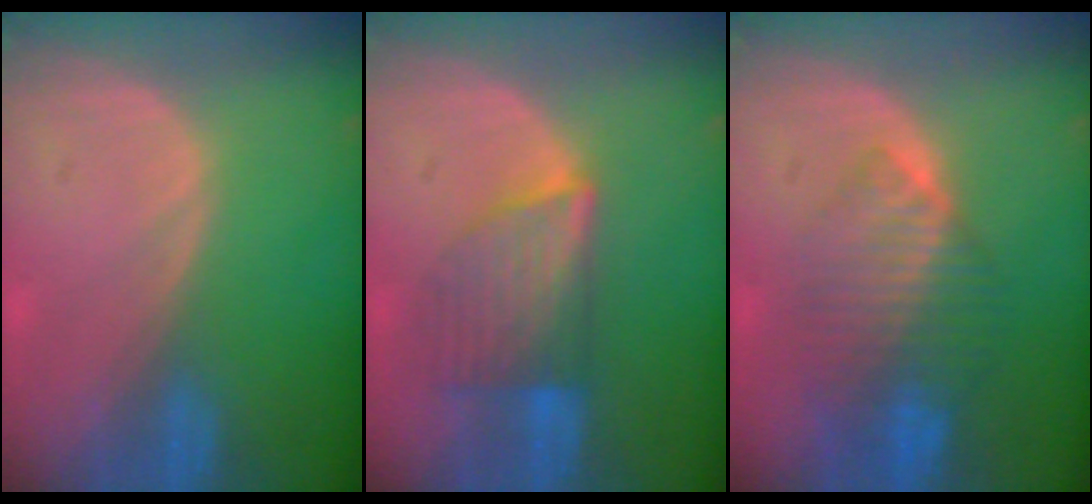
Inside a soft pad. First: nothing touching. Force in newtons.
{"total": 6.7, "press": 6.6, "slide": 1.3}
{"total": 7.9, "press": 7.3, "slide": 2.9}